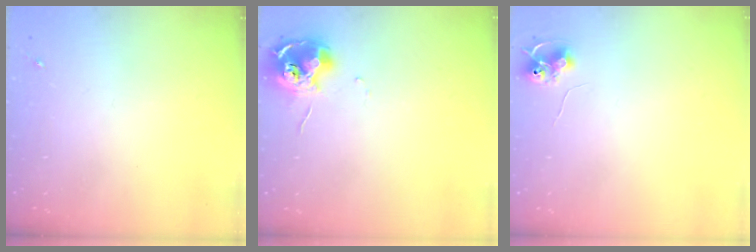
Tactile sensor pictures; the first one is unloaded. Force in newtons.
{"total": 11.7, "press": 11.6, "slide": 1.0}
{"total": 7.9, "press": 7.8, "slide": 0.9}